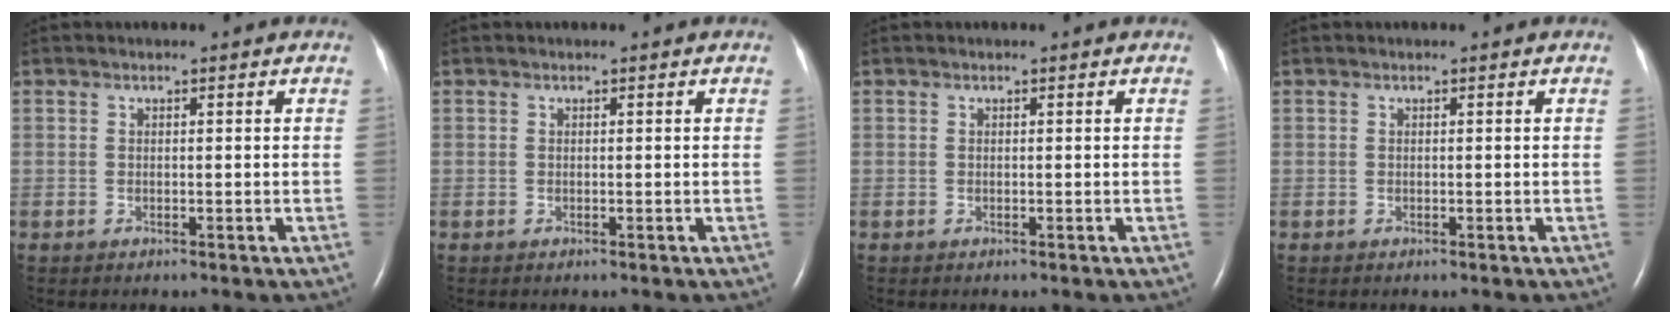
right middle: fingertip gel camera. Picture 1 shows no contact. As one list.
[{"total": 0.0}, {"total": 0.0}, {"total": 0.0}]